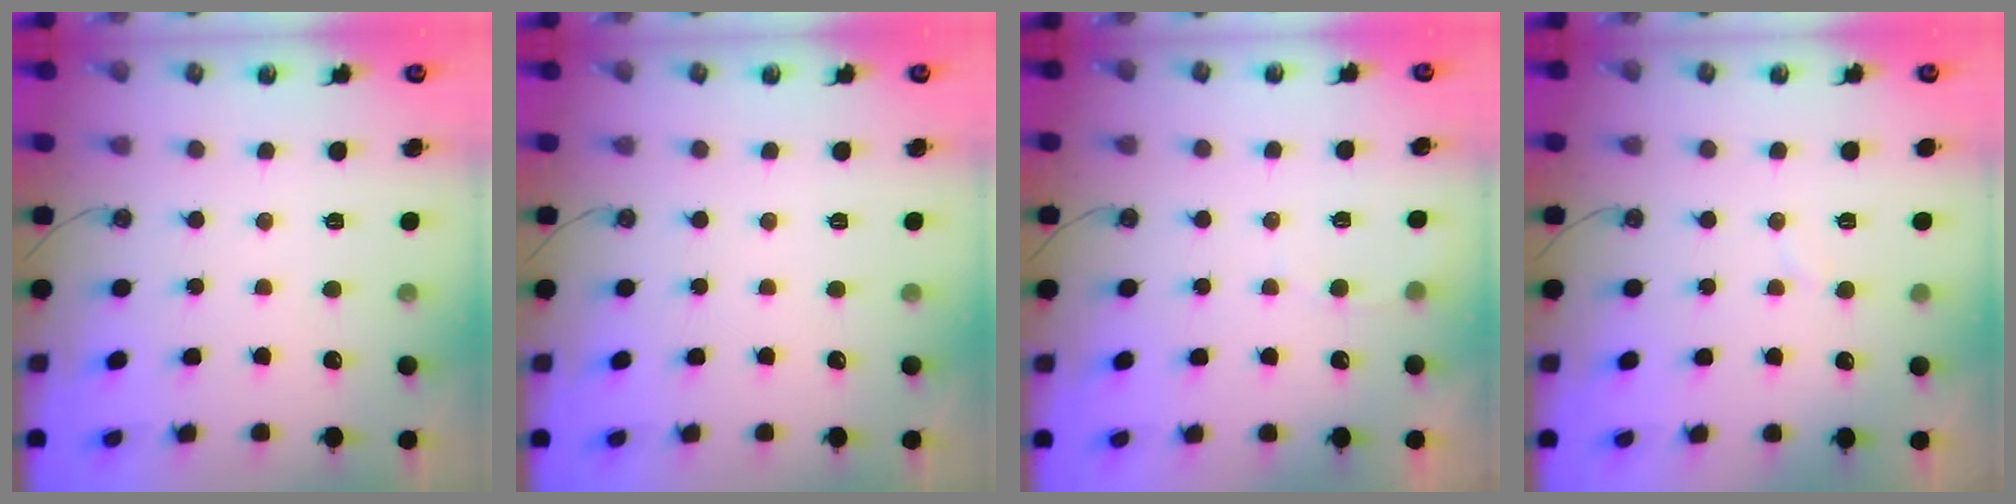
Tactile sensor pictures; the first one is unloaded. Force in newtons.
{"total": 0.0}
{"total": 3.3, "press": 3.3, "slide": 0.3}
{"total": 5.1, "press": 5.0, "slide": 0.4}